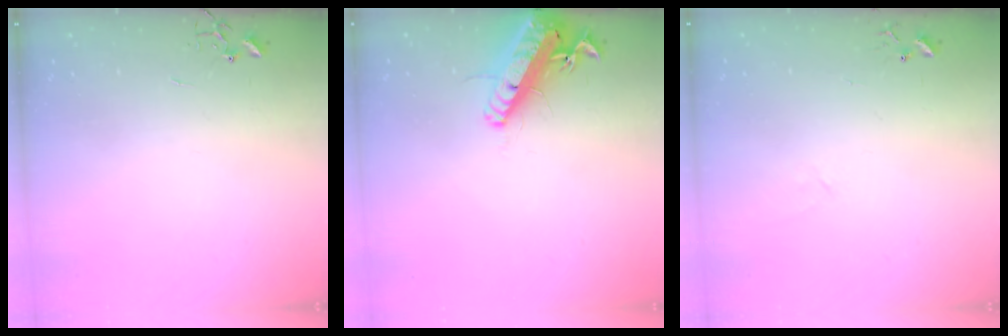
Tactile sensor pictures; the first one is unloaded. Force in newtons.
{"total": 17.1, "press": 16.8, "slide": 3.4}
{"total": 4.6, "press": 4.5, "slide": 0.6}